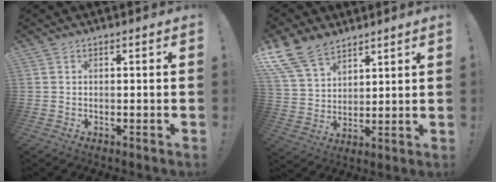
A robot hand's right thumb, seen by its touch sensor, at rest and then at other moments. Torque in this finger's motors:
{"motor_torque": [1.17, 1.95, 0.28, 0.17, 0.13]}